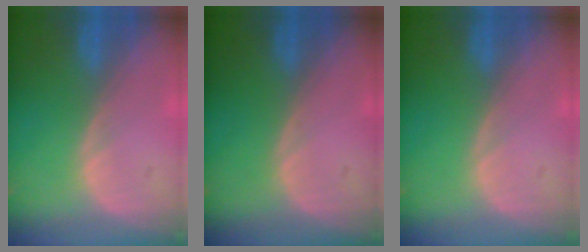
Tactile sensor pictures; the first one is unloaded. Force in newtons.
{"total": 0.0}
{"total": 0.0}